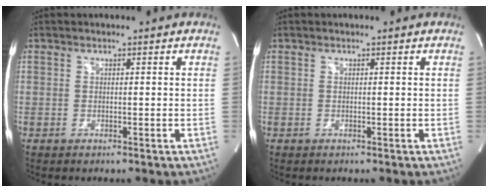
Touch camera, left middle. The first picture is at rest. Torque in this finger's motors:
{"motor_torque": [0.00, 0.00, 0.01, 0.00]}